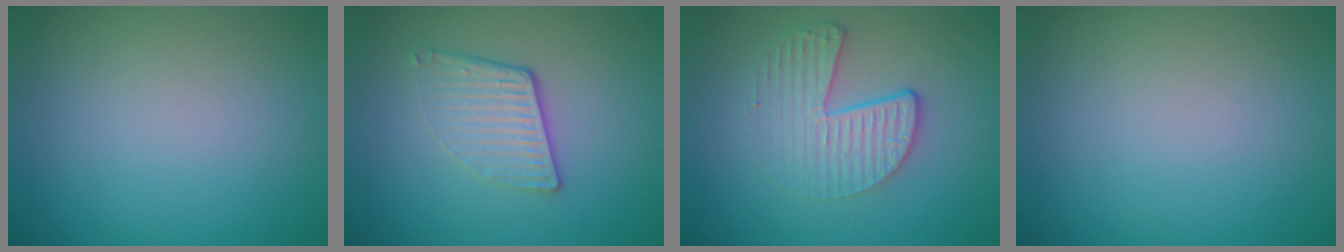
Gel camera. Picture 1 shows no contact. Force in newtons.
{"total": 3.3, "press": 2.6, "slide": 2.1}
{"total": 4.5, "press": 3.1, "slide": 3.3}
{"total": 0.0}